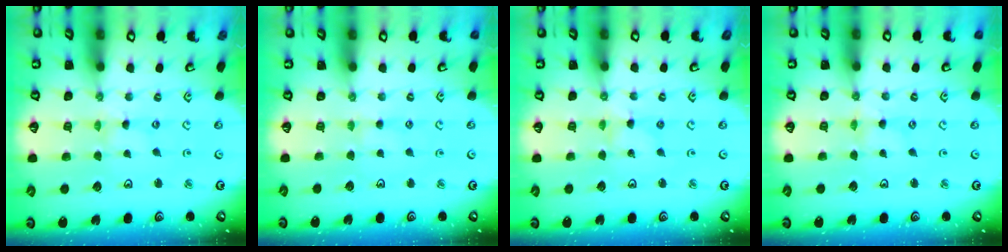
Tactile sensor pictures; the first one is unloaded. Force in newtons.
{"total": 2.2, "press": 2.2, "slide": 0.4}
{"total": 1.8, "press": 1.8, "slide": 0.2}
{"total": 0.0}